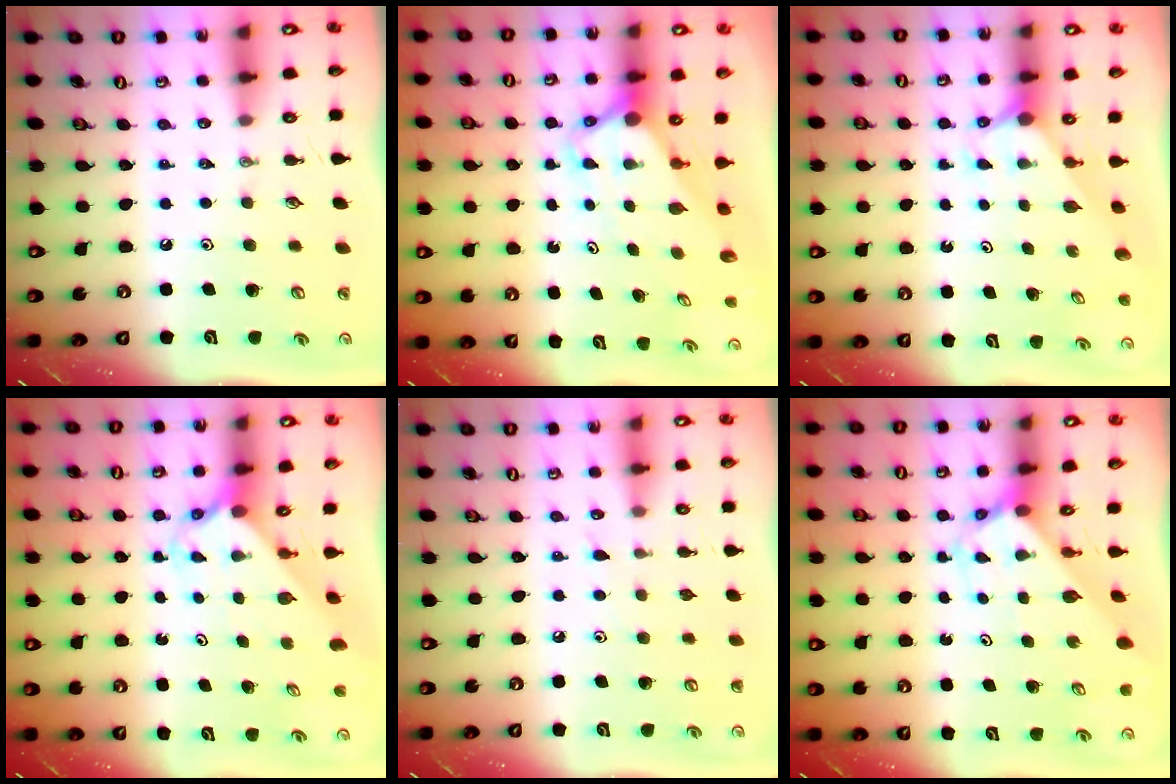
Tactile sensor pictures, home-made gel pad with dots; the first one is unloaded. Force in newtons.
{"total": 3.2, "press": 3.2, "slide": 0.2}
{"total": 4.2, "press": 4.2, "slide": 0.3}
{"total": 2.4, "press": 2.4, "slide": 0.2}
{"total": 3.6, "press": 3.6, "slide": 0.4}
{"total": 2.7, "press": 2.7, "slide": 0.2}